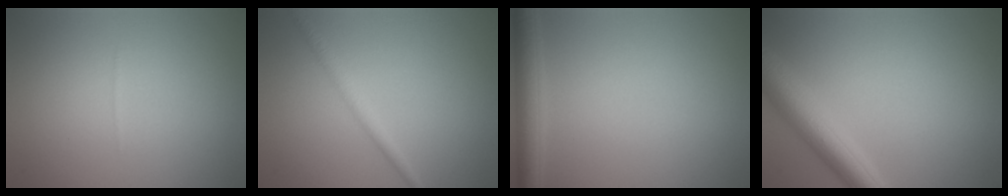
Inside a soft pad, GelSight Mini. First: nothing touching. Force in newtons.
{"total": 1.6, "press": 1.6, "slide": 0.1}
{"total": 3.0, "press": 3.0, "slide": 0.1}
{"total": 4.9, "press": 4.9, "slide": 0.2}